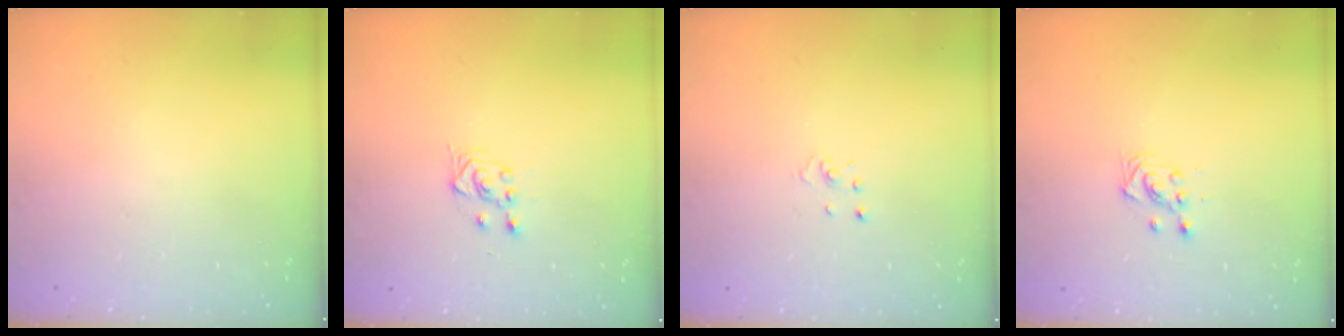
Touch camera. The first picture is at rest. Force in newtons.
{"total": 3.3, "press": 3.0, "slide": 1.4}
{"total": 1.1, "press": 1.1, "slide": 0.1}
{"total": 3.0, "press": 2.9, "slide": 0.8}